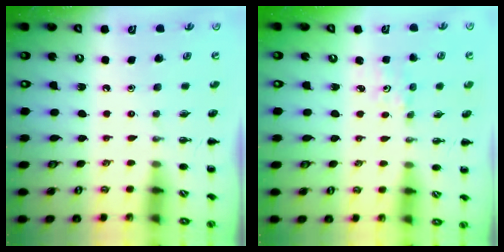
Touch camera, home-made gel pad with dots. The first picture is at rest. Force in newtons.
{"total": 0.9, "press": 0.9, "slide": 0.3}